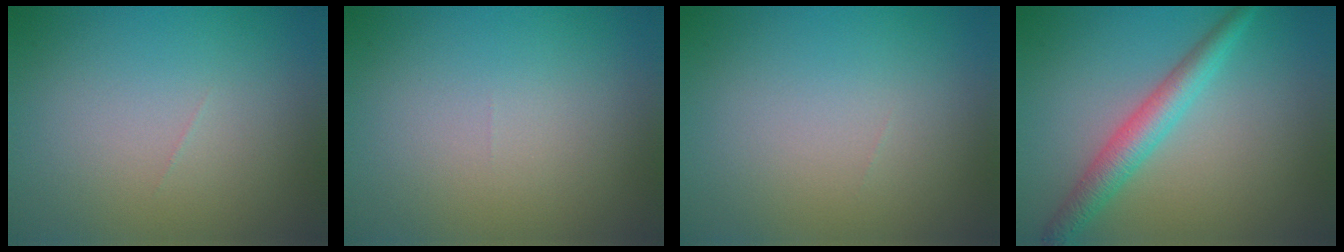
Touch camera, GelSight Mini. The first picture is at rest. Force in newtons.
{"total": 0.0}
{"total": 0.0}
{"total": 3.4, "press": 3.4, "slide": 0.1}